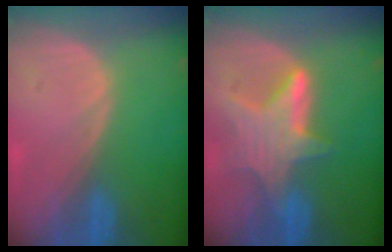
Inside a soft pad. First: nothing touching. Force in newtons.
{"total": 6.9, "press": 6.7, "slide": 1.6}